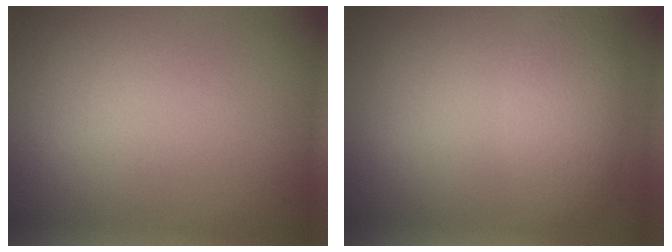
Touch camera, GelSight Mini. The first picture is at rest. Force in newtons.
{"total": 3.8, "press": 3.8, "slide": 0.2}